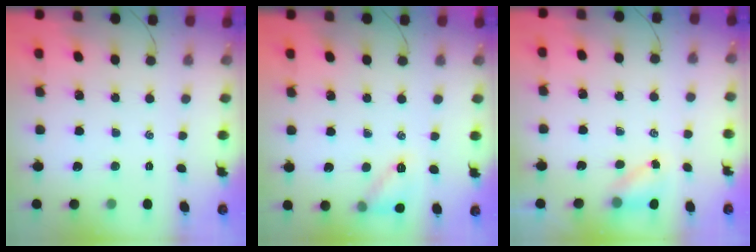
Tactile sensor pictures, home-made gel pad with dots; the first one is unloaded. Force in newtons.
{"total": 9.4, "press": 9.4, "slide": 0.7}
{"total": 4.0, "press": 3.9, "slide": 0.6}